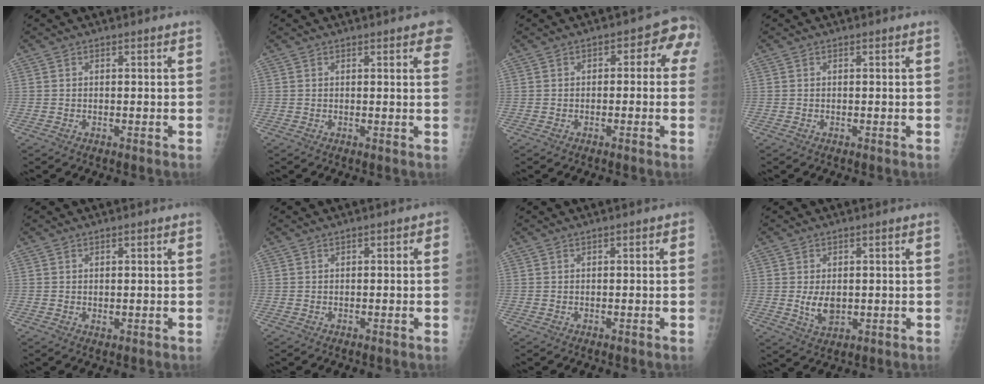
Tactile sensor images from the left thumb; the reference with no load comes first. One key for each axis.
{"total": 4.8, "fx": 2.7, "fy": 1.4, "fz": 3.7, "tx": -0.022, "ty": 0.000, "tz": 0.027}
{"total": 5.9, "fx": 0.3, "fy": 3.6, "fz": 4.8, "tx": -0.019, "ty": 0.027, "tz": -0.009}
{"total": 0.0}
{"total": 1.0, "fx": 0.1, "fy": 0.6, "fz": 0.8, "tx": -0.008, "ty": -0.004, "tz": 0.004}
{"total": 1.7, "fx": 0.1, "fy": 1.0, "fz": 1.3, "tx": -0.007, "ty": 0.006, "tz": -0.006}
{"total": 1.1, "fx": 0.1, "fy": 0.6, "fz": 0.9, "tx": -0.006, "ty": 0.004, "tz": -0.004}
{"total": 4.9, "fx": -0.3, "fy": 3.2, "fz": 3.7, "tx": -0.055, "ty": -0.009, "tz": 0.004}